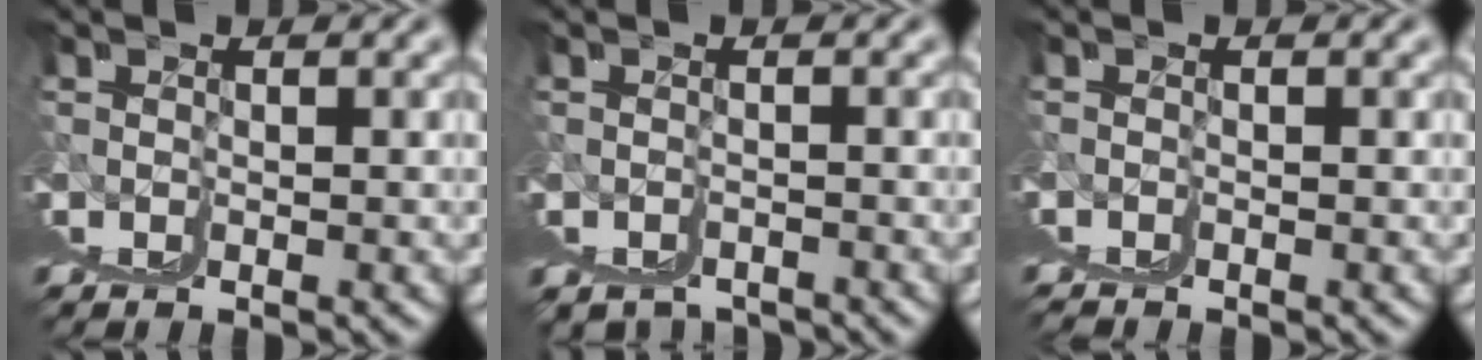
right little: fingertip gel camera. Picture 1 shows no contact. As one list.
[{"total": 3.1, "force": [-0.2, 1.7, 2.6], "torque": [-0.040, -0.010, 0.004]}, {"total": 1.3, "force": [0.6, 0.0, 1.1], "torque": [-0.013, 0.004, 0.011]}]